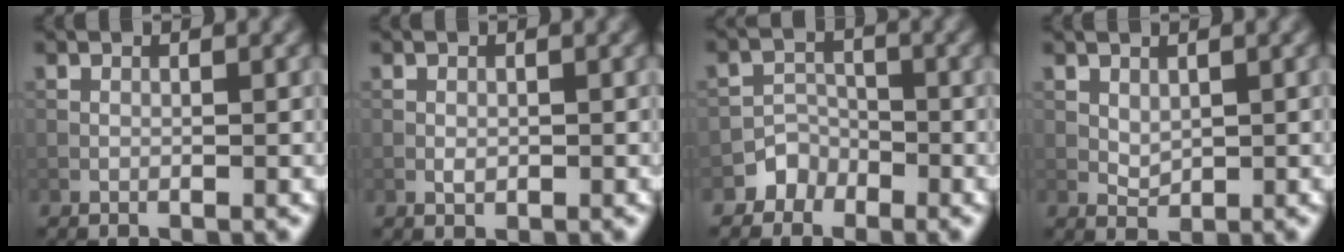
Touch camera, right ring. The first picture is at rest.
{"total": 0.8, "force": [-0.1, 0.6, 0.5], "torque": [-0.008, -0.001, -0.003]}
{"total": 2.1, "force": [-1.5, 1.5, 0.0], "torque": [0.013, 0.010, -0.027]}
{"total": 1.3, "force": [0.5, 0.9, 0.8], "torque": [-0.018, -0.004, 0.015]}